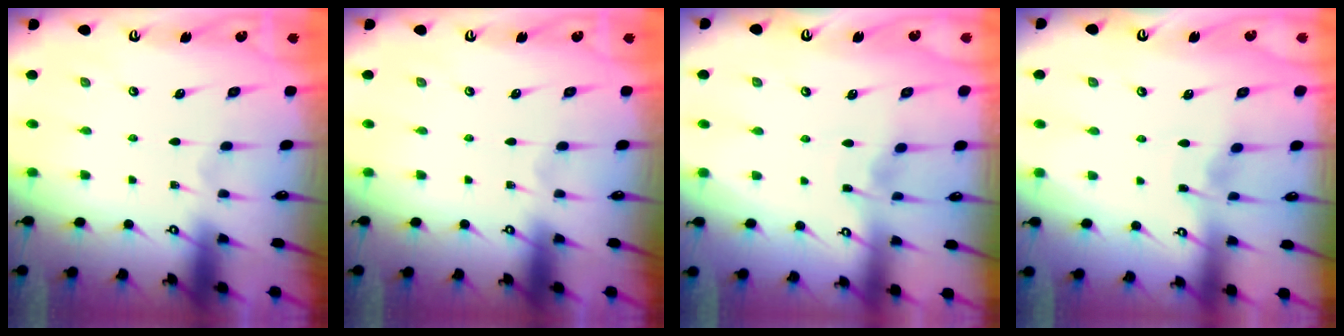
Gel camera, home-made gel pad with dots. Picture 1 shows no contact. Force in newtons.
{"total": 0.0}
{"total": 3.0, "press": 2.9, "slide": 0.4}
{"total": 3.0, "press": 2.9, "slide": 0.4}